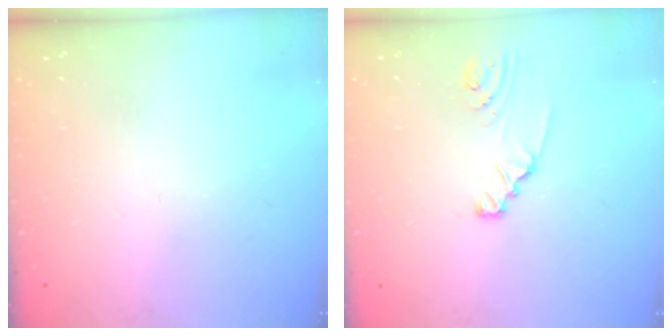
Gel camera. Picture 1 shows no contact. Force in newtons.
{"total": 2.1, "press": 2.1, "slide": 0.3}